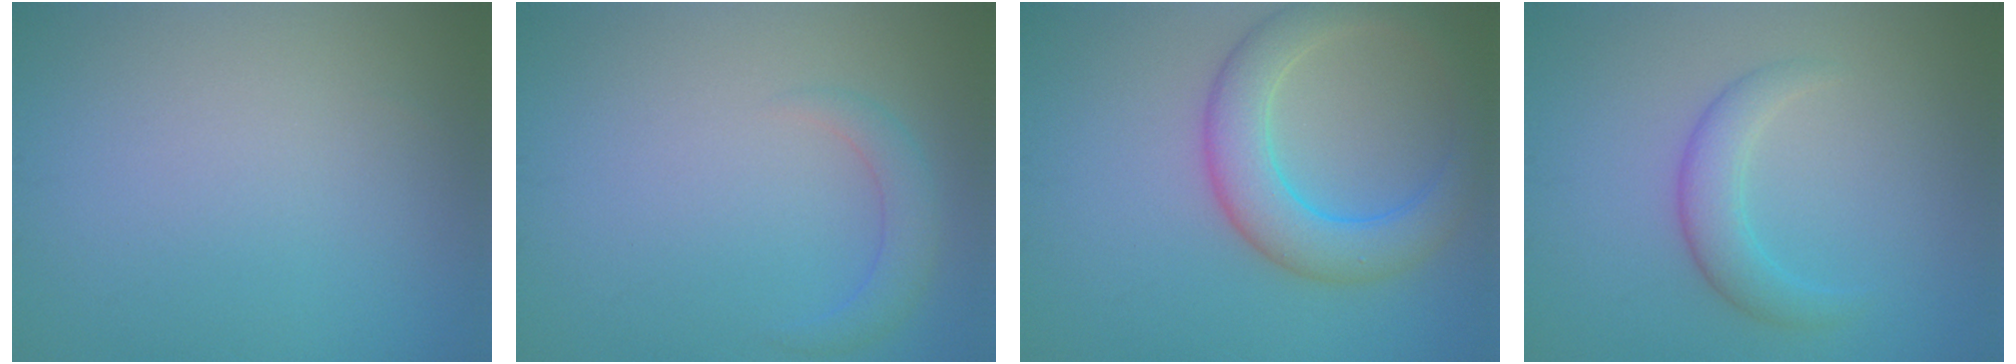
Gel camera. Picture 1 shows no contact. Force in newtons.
{"total": 2.0, "press": 2.0, "slide": 0.2}
{"total": 5.6, "press": 5.6, "slide": 0.4}
{"total": 2.8, "press": 2.8, "slide": 0.1}